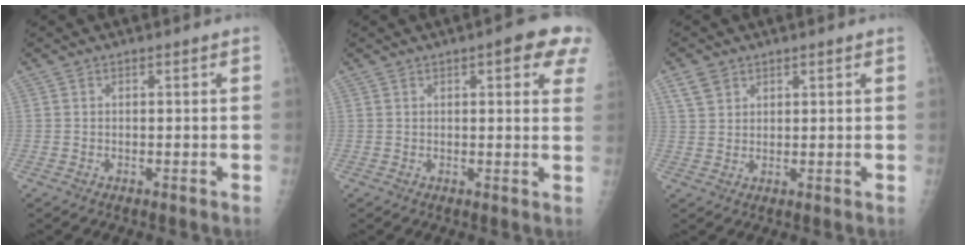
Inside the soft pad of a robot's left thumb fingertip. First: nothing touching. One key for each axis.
{"total": 8.7, "fx": 4.4, "fy": 2.5, "fz": 7.1, "tx": -0.054, "ty": -0.006, "tz": 0.042}
{"total": 3.6, "fx": 2.2, "fy": 2.4, "fz": 1.3, "tx": -0.018, "ty": -0.006, "tz": 0.047}